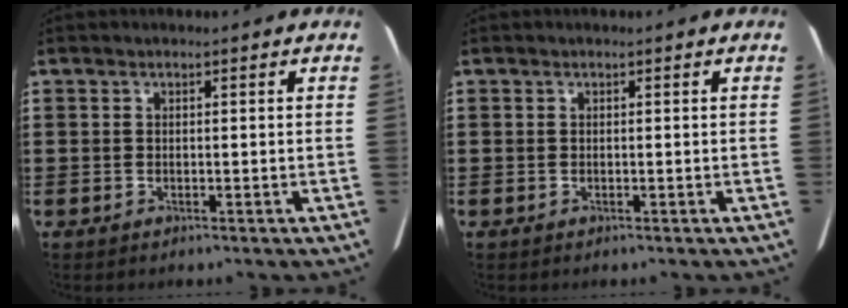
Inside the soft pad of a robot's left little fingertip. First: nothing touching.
{"total": 0.0}